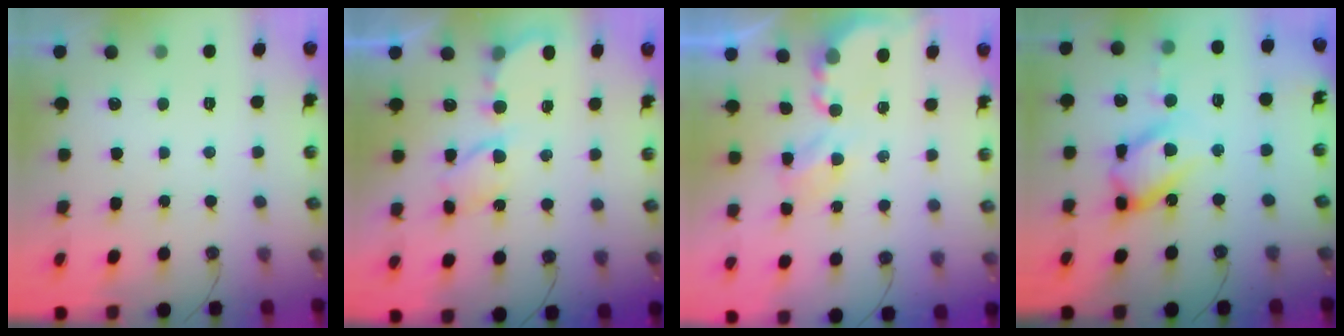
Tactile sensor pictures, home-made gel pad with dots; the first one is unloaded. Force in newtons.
{"total": 6.4, "press": 6.4, "slide": 0.3}
{"total": 4.0, "press": 4.0, "slide": 0.1}
{"total": 15.4, "press": 15.3, "slide": 1.4}